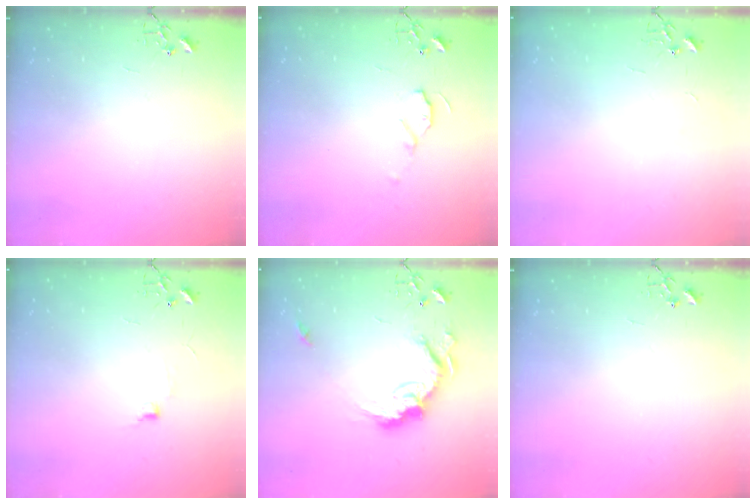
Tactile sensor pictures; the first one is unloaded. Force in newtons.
{"total": 7.0, "press": 6.9, "slide": 0.8}
{"total": 2.4, "press": 2.4, "slide": 0.3}
{"total": 5.6, "press": 5.6, "slide": 0.7}
{"total": 17.8, "press": 17.7, "slide": 2.1}
{"total": 0.0}